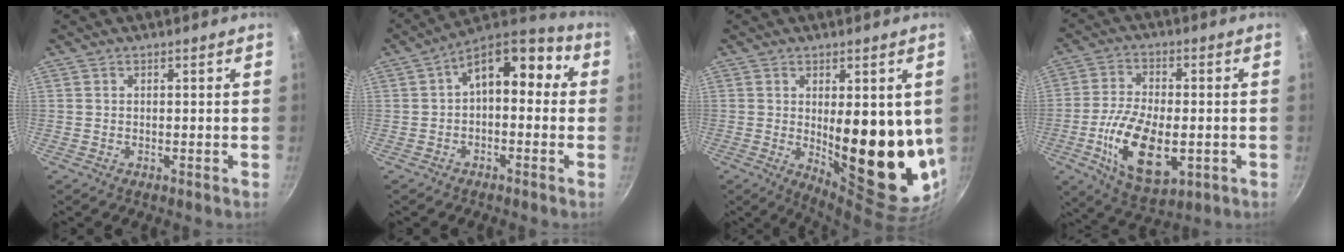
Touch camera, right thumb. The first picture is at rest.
{"total": 12.6, "force": [1.5, 7.1, 10.3], "torque": [-0.115, 0.046, 0.005]}
{"total": 20.5, "force": [-1.3, 7.6, 19.0], "torque": [-0.212, -0.036, 0.010]}
{"total": 15.0, "force": [-3.6, 7.4, 12.5], "torque": [-0.220, -0.002, -0.054]}